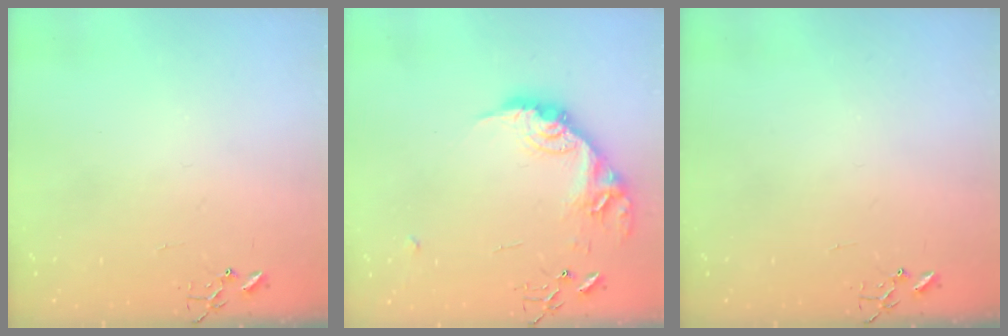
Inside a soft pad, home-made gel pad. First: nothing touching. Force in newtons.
{"total": 17.6, "press": 17.6, "slide": 0.8}
{"total": 0.0}